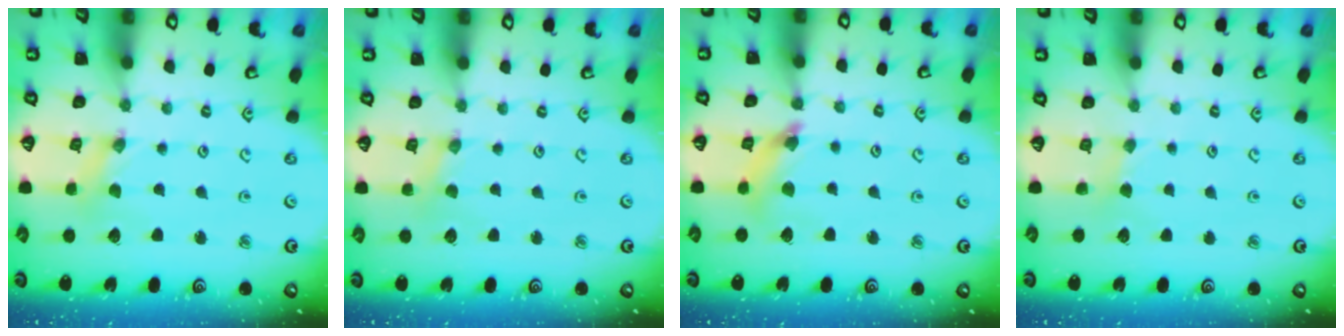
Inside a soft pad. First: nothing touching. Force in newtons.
{"total": 0.0}
{"total": 6.7, "press": 6.7, "slide": 0.7}
{"total": 2.0, "press": 2.0, "slide": 0.3}